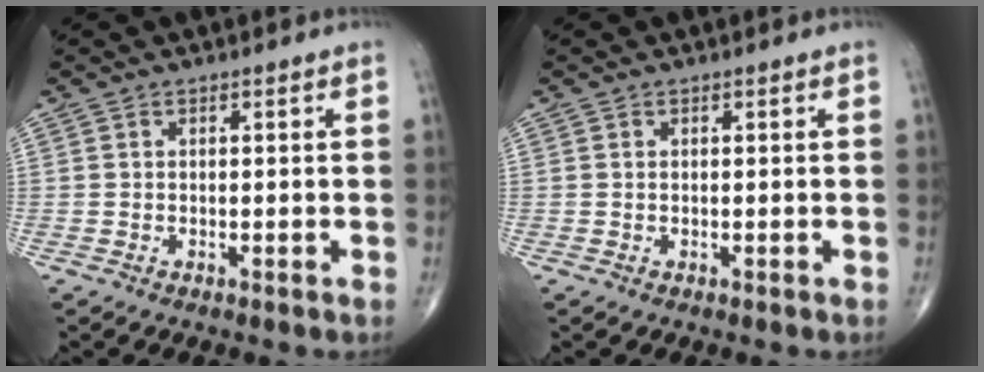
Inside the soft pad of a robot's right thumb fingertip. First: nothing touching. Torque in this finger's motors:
{"motor_torque": [-0.28, 0.08, 0.01, 0.16, 0.04]}